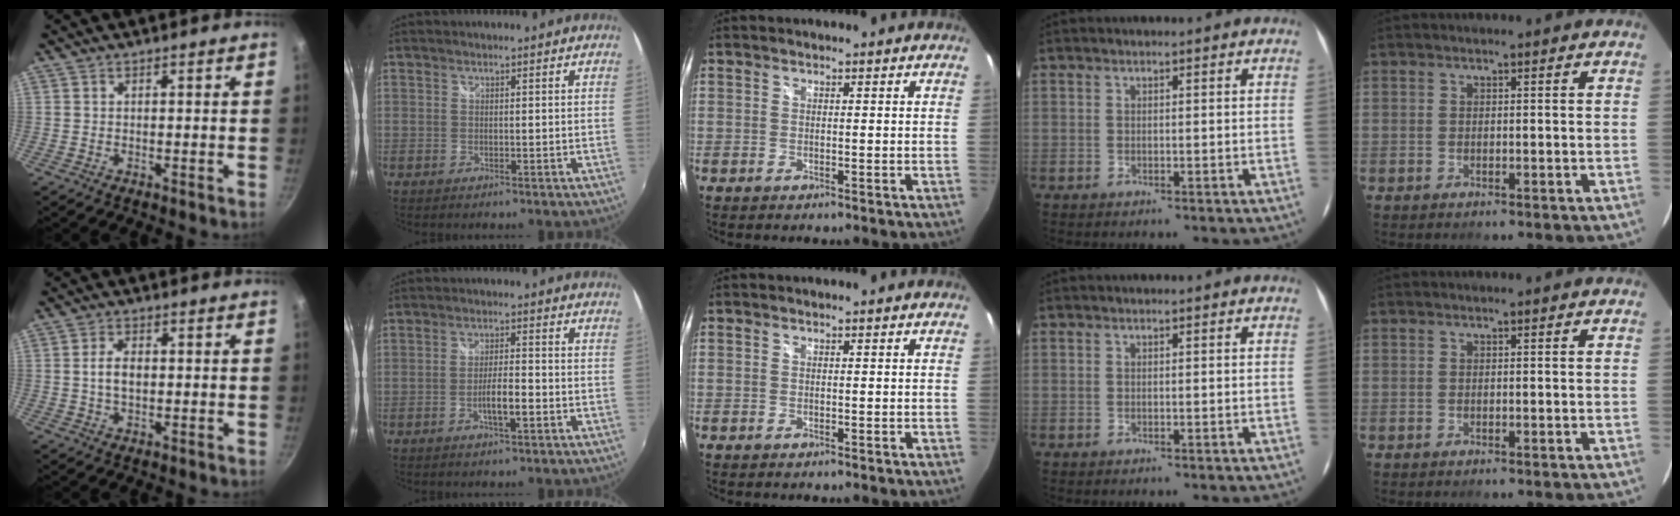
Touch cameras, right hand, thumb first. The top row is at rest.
{"thumb": {"total": 4.2, "force": [0.1, 2.5, 3.3], "torque": [-0.053, 0.009, -0.003]}, "index": {"total": 4.5, "force": [-1.8, 0.8, 4.0], "torque": [-0.075, 0.000, -0.031]}}